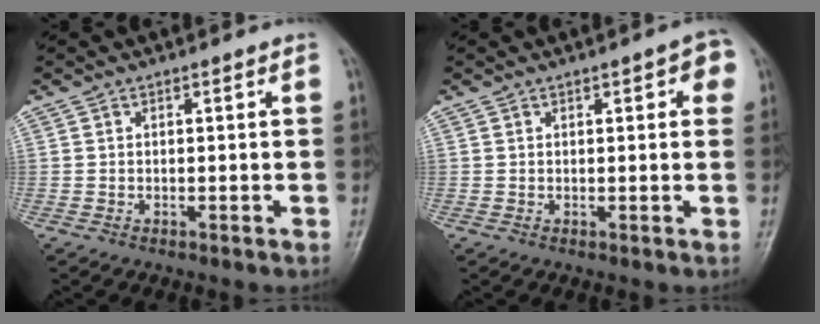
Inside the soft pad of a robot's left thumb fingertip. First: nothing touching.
{"total": 3.9, "force": [1.5, 1.5, 3.3], "torque": [-0.025, 0.001, 0.011]}